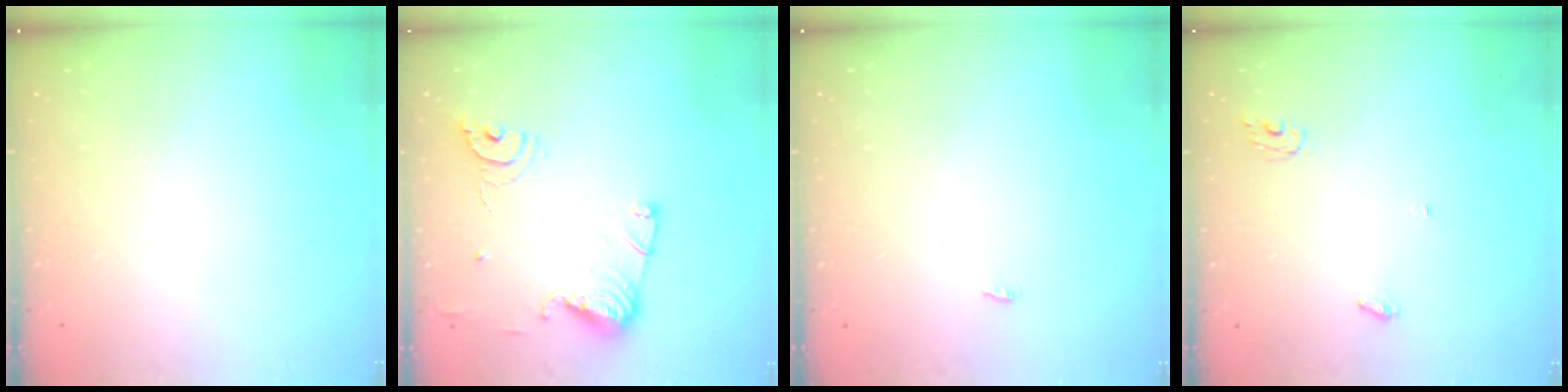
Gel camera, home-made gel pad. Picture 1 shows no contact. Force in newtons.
{"total": 13.7, "press": 13.6, "slide": 1.5}
{"total": 6.7, "press": 1.4, "slide": 6.6}
{"total": 3.7, "press": 3.7, "slide": 0.2}